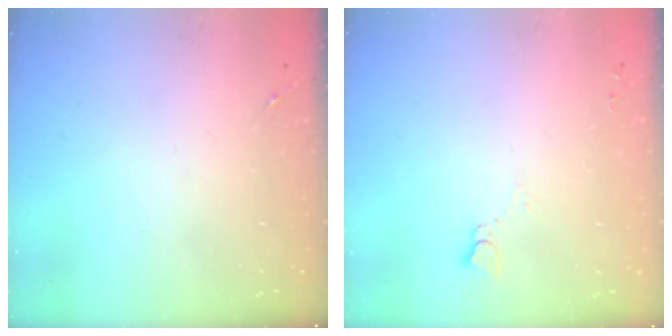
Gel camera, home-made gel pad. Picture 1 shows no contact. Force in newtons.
{"total": 2.5, "press": 2.5, "slide": 0.1}